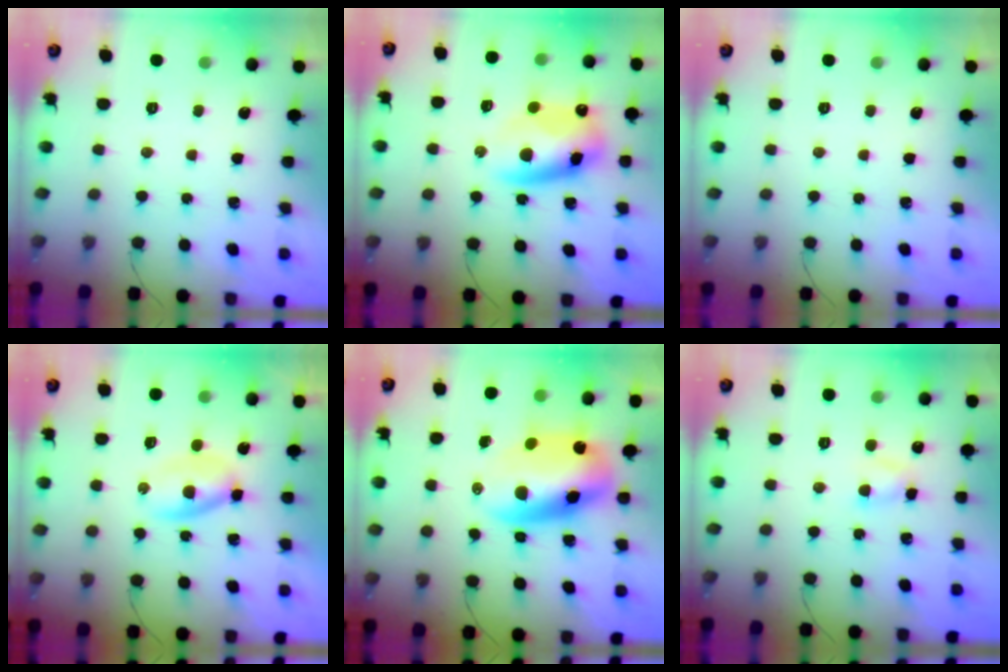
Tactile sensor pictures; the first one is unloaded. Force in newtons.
{"total": 12.9, "press": 12.5, "slide": 3.3}
{"total": 0.0}
{"total": 3.3, "press": 3.2, "slide": 1.1}
{"total": 12.5, "press": 12.0, "slide": 3.4}
{"total": 3.5, "press": 3.3, "slide": 1.0}